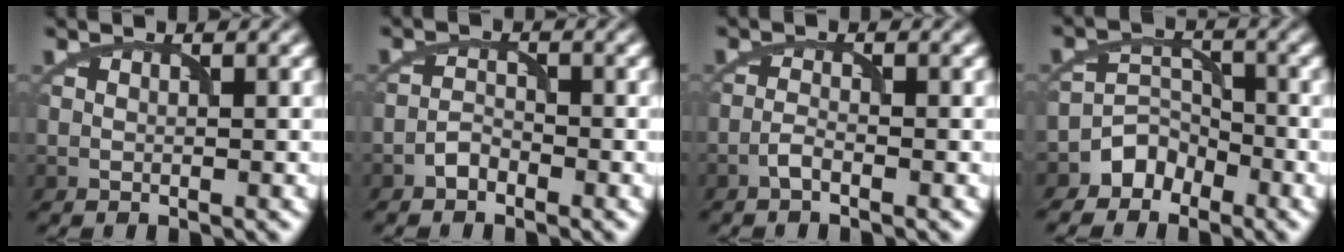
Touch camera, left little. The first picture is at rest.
{"total": 1.5, "force": [-1.3, 0.6, 0.4], "torque": [-0.003, 0.007, -0.025]}
{"total": 1.3, "force": [-1.1, 0.3, 0.7], "torque": [-0.013, 0.005, -0.022]}
{"total": 2.9, "force": [-2.3, 1.8, 0.0], "torque": [0.016, 0.011, -0.040]}